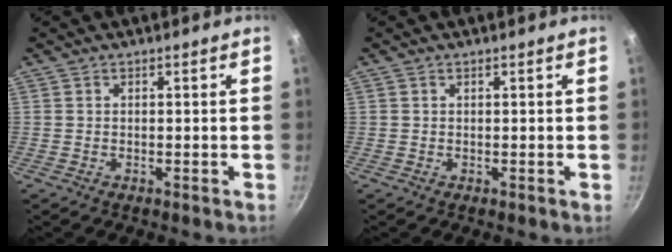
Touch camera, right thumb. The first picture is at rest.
{"total": 0.0}